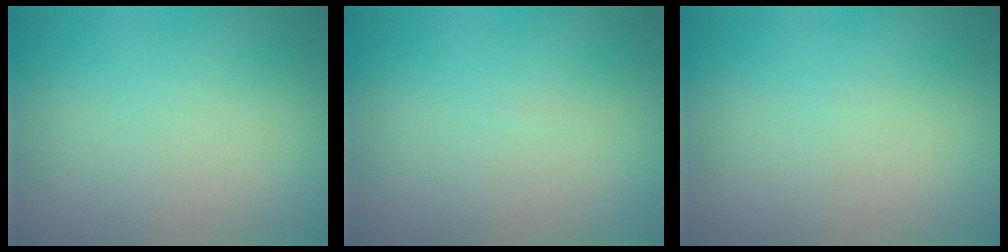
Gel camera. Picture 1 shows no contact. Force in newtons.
{"total": 0.0}
{"total": 0.0}